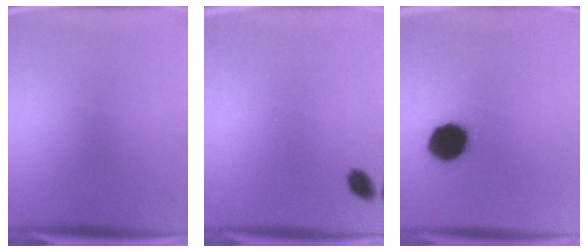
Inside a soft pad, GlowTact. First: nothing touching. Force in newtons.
{"total": 2.5}
{"total": 13.7}